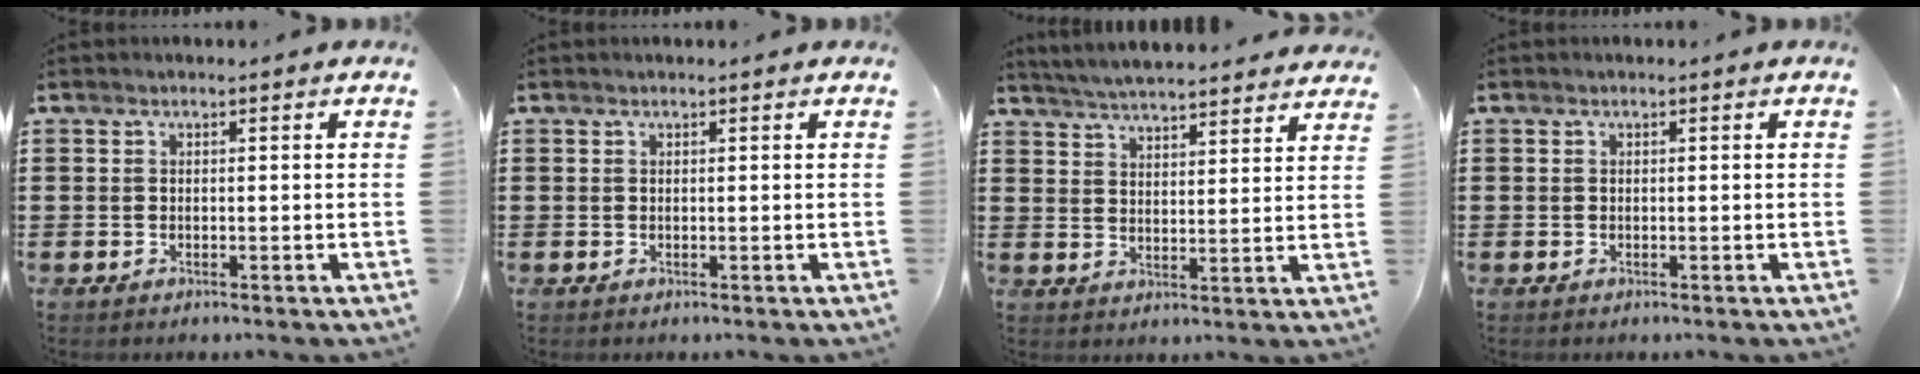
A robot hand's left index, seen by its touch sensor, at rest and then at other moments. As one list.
[{"total": 0.0}, {"total": 5.1, "force": [5.0, -0.3, 0.6], "torque": [-0.030, -0.024, 0.089]}, {"total": 0.0}]